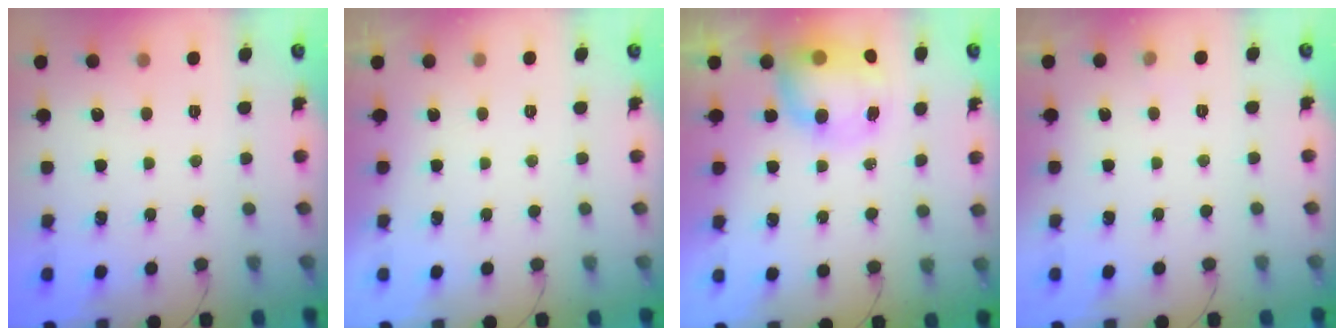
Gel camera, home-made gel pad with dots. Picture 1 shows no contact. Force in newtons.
{"total": 0.0}
{"total": 9.4, "press": 9.0, "slide": 2.5}
{"total": 7.5, "press": 2.8, "slide": 6.9}